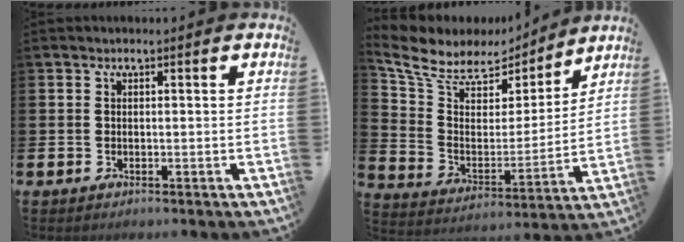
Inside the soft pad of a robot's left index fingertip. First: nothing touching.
{"total": 8.5, "force": [7.3, 3.9, 1.9], "torque": [-0.085, -0.051, 0.128]}